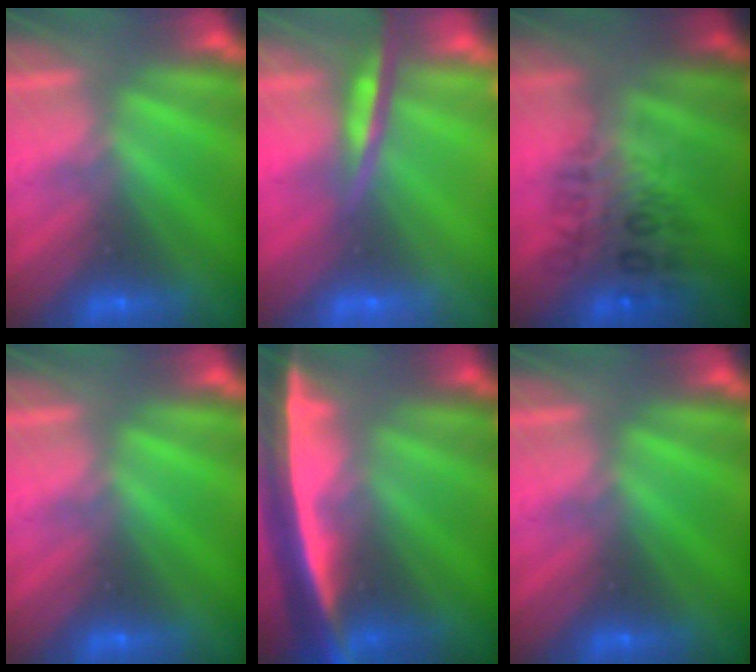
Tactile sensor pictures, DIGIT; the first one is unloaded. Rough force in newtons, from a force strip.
{"total": 8.4}
{"total": 2.8}
{"total": 0.0}
{"total": 7.0}
{"total": 0.0}